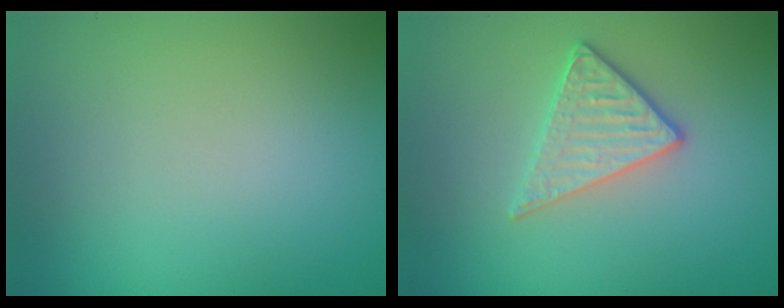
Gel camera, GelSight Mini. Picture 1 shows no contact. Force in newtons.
{"total": 2.9, "press": 2.6, "slide": 1.3}